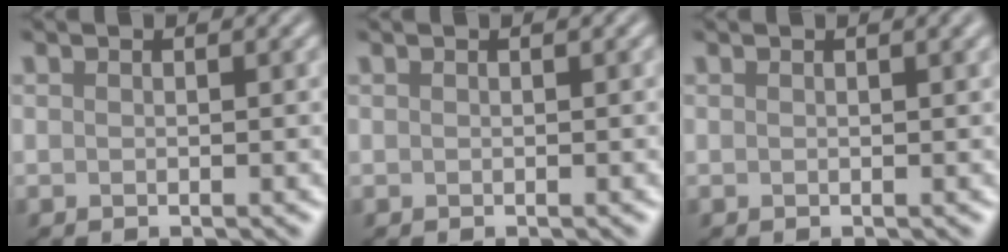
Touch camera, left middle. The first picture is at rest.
{"total": 0.0}
{"total": 0.9, "force": [0.5, 0.1, 0.7], "torque": [-0.010, 0.003, 0.009]}